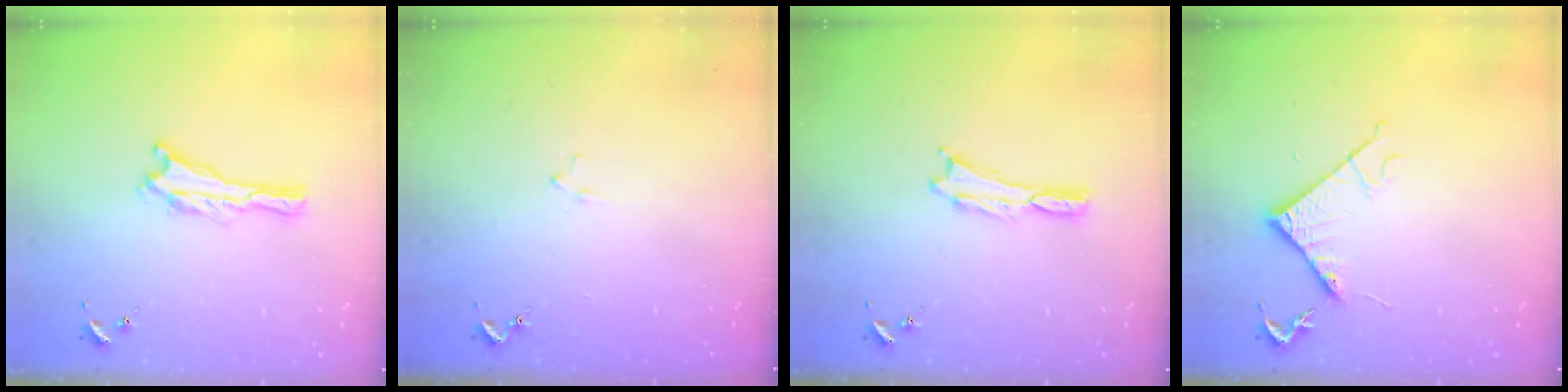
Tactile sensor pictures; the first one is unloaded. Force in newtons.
{"total": 0.8, "press": 0.8, "slide": 0.2}
{"total": 0.0}
{"total": 5.1, "press": 5.1, "slide": 0.6}